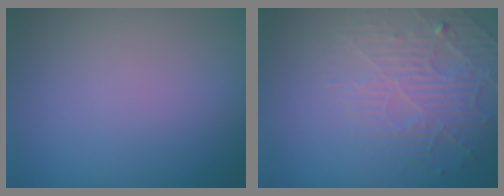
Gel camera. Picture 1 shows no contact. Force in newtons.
{"total": 2.6, "press": 2.0, "slide": 1.7}